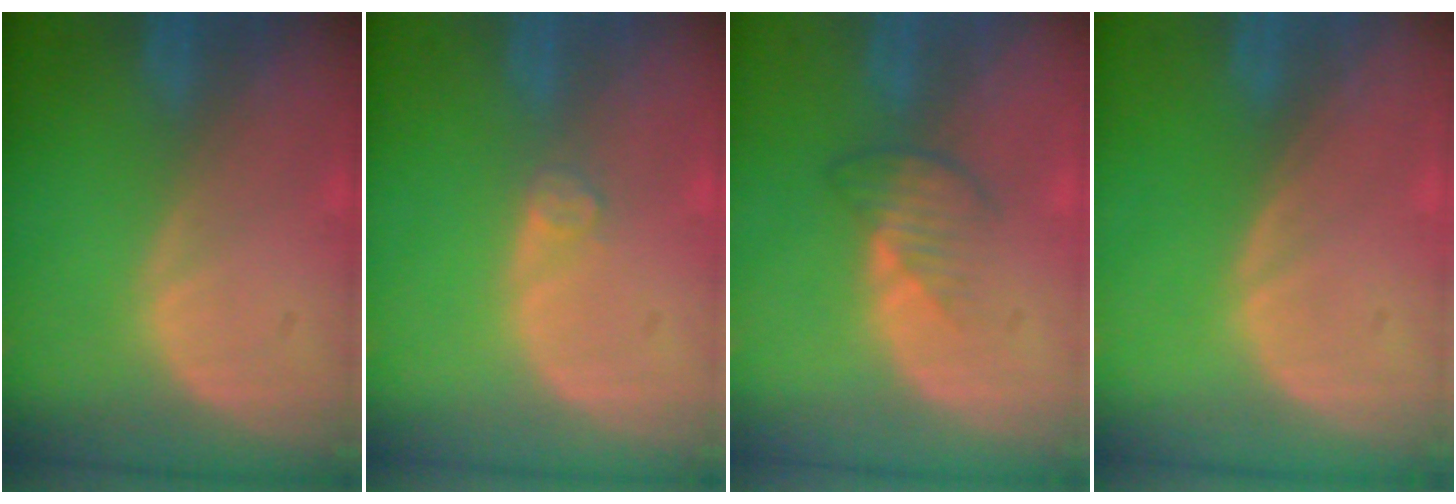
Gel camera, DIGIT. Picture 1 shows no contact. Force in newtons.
{"total": 1.5, "press": 1.5, "slide": 0.2}
{"total": 3.5, "press": 3.1, "slide": 1.6}
{"total": 0.0}